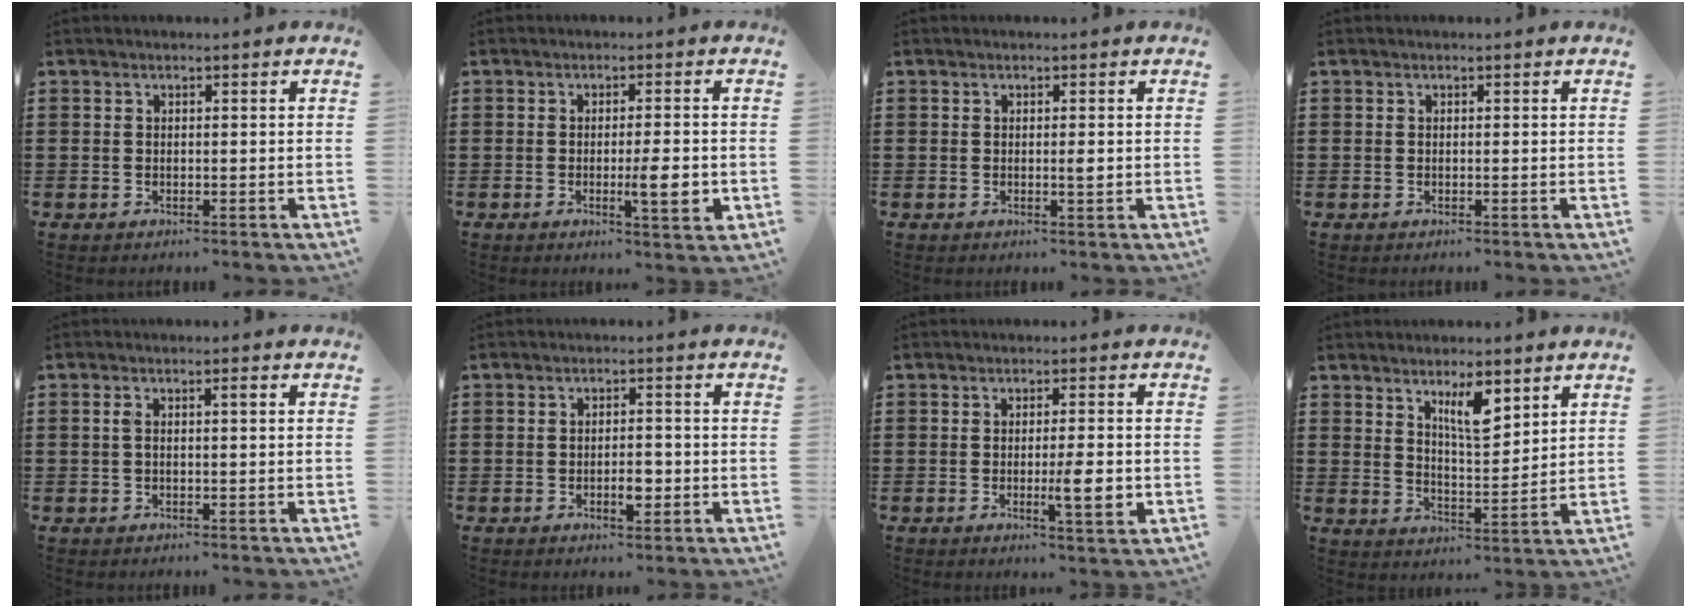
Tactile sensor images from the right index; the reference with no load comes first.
{"total": 5.7, "force": [-1.2, 0.8, 5.5], "torque": [-0.081, -0.010, -0.019]}
{"total": 1.4, "force": [0.0, 0.3, 1.3], "torque": [-0.024, -0.001, -0.001]}
{"total": 0.0}
{"total": 1.6, "force": [0.0, 0.3, 1.6], "torque": [-0.022, -0.001, -0.004]}
{"total": 3.5, "force": [-1.0, 1.5, 3.0], "torque": [-0.053, 0.004, -0.017]}
{"total": 5.8, "force": [-1.2, 0.8, 5.6], "torque": [-0.083, -0.010, -0.020]}
{"total": 6.5, "force": [4.1, 1.9, 4.7], "torque": [-0.076, -0.012, 0.066]}